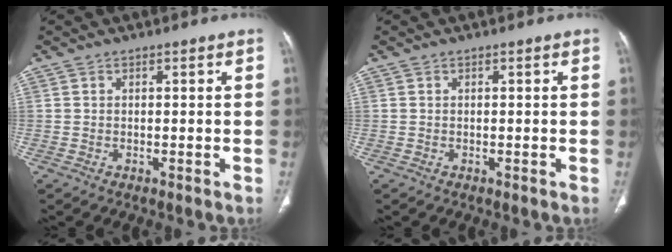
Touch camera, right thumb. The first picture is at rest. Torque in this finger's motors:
{"motor_torque": [0.04, 0.04, -0.24, 0.24, 0.02]}